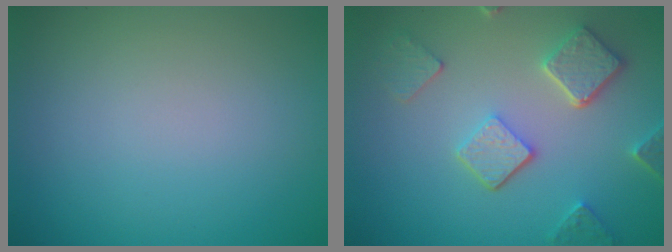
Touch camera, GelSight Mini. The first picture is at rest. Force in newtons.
{"total": 5.1, "press": 3.9, "slide": 3.3}